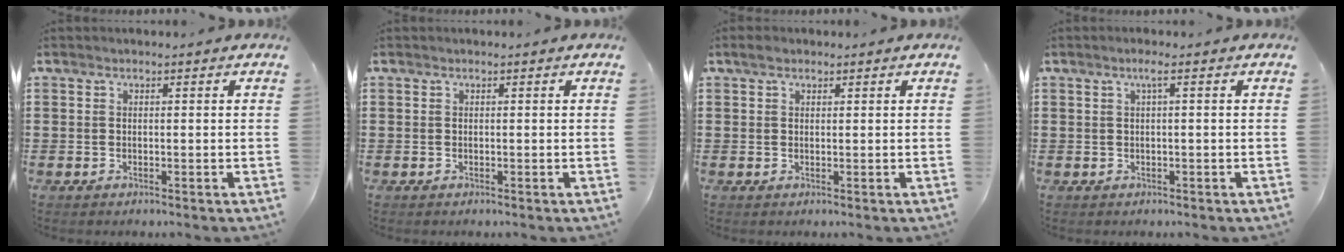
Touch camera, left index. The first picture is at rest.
{"total": 0.0}
{"total": 1.4, "force": [0.9, 0.8, 0.7], "torque": [-0.017, 0.005, 0.015]}
{"total": 1.7, "force": [0.4, 0.0, 1.6], "torque": [-0.032, 0.002, 0.005]}